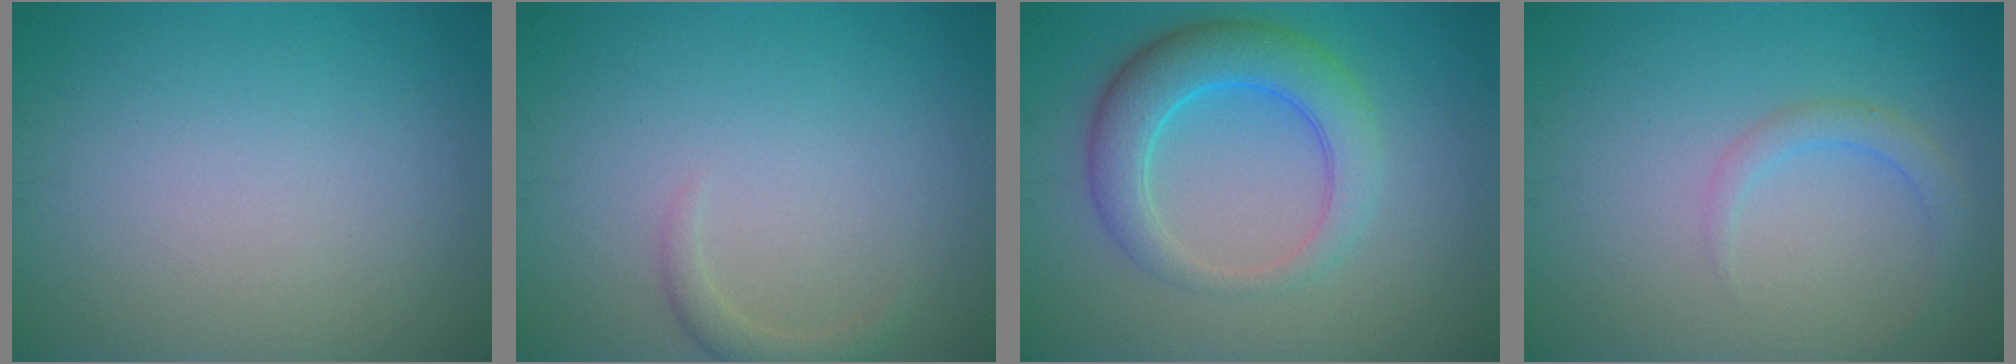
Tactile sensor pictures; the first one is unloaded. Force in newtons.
{"total": 1.4, "press": 1.4, "slide": 0.1}
{"total": 5.7, "press": 5.7, "slide": 0.2}
{"total": 1.8, "press": 1.8, "slide": 0.0}